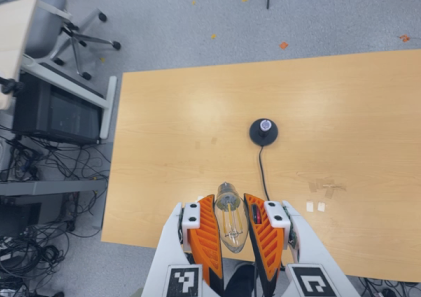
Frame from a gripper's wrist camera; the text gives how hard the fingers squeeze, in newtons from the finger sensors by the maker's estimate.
{"total": 20.0, "left": 22.0, "right": 18.0}